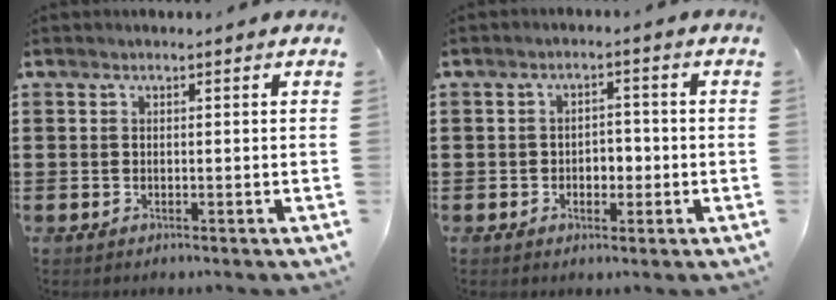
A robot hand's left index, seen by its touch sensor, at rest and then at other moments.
{"total": 2.7, "force": [-0.9, 2.0, 1.6], "torque": [-0.038, 0.006, -0.022]}